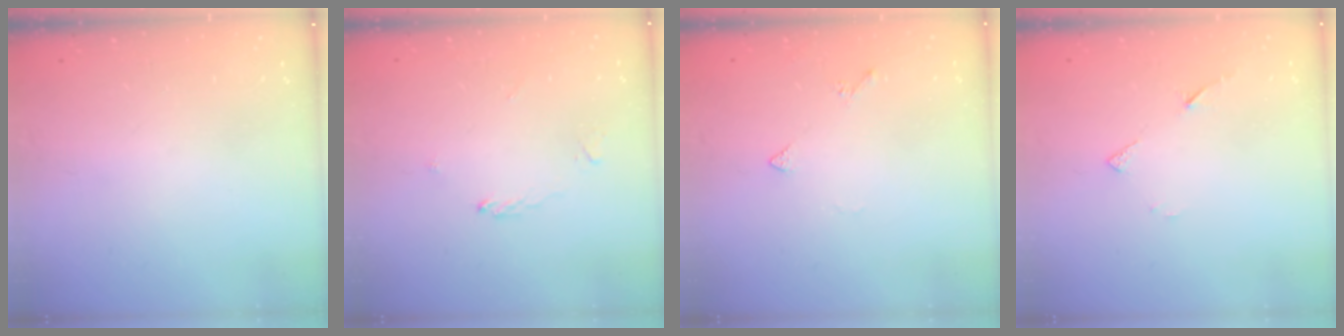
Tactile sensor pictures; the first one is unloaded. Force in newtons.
{"total": 2.0, "press": 2.0, "slide": 0.2}
{"total": 3.2, "press": 3.2, "slide": 0.6}
{"total": 5.7, "press": 5.7, "slide": 0.5}